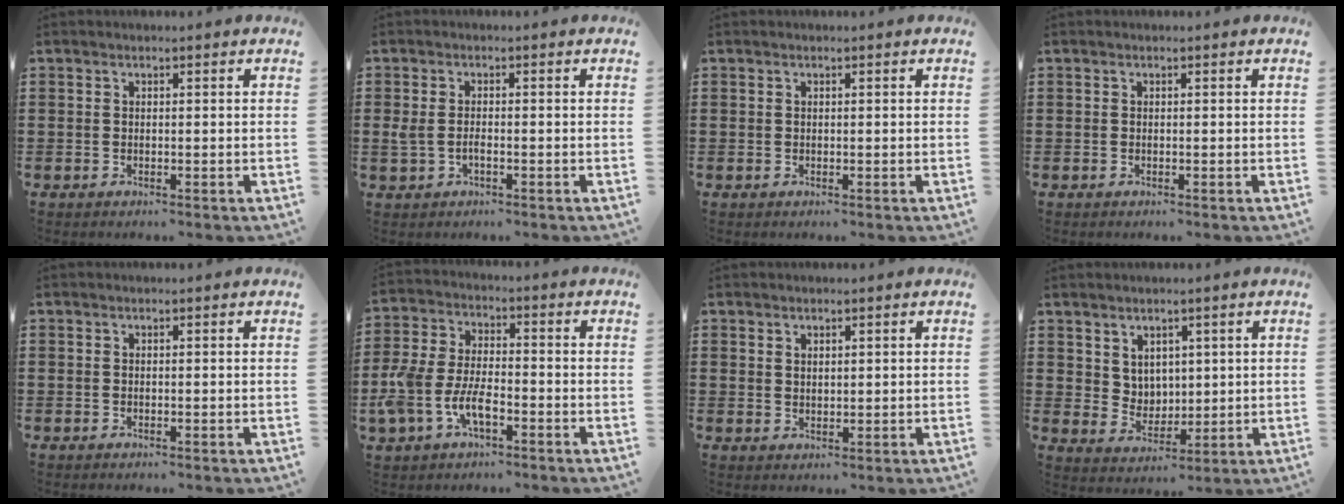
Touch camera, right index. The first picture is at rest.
{"total": 1.9, "force": [-0.5, 0.8, 1.6], "torque": [-0.047, -0.007, -0.014]}
{"total": 0.0}
{"total": 0.0}
{"total": 0.0}
{"total": 7.7, "force": [-3.4, 3.8, 5.7], "torque": [-0.154, -0.007, -0.072]}
{"total": 1.3, "force": [1.2, 0.5, 0.2], "torque": [-0.006, 0.001, 0.023]}
{"total": 4.3, "force": [2.9, 3.1, 0.6], "torque": [-0.030, -0.001, 0.055]}